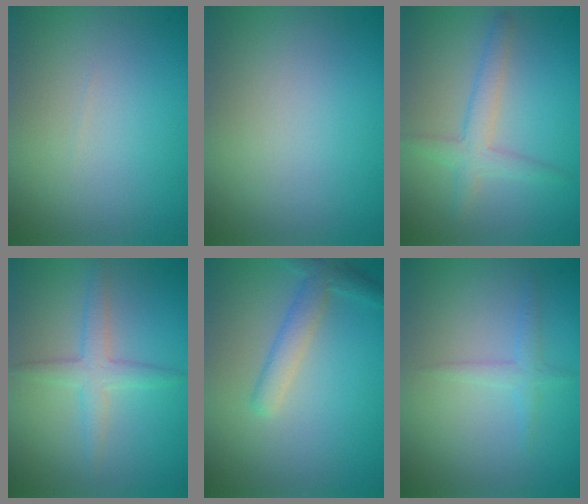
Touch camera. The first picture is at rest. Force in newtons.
{"total": 0.0}
{"total": 2.8, "press": 2.8, "slide": 0.2}
{"total": 2.8, "press": 2.8, "slide": 0.0}
{"total": 2.9, "press": 2.9, "slide": 0.1}
{"total": 1.4, "press": 1.4, "slide": 0.0}